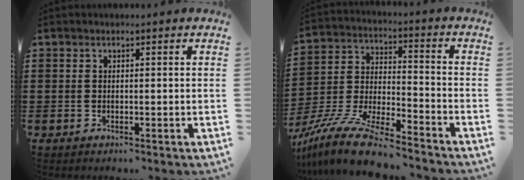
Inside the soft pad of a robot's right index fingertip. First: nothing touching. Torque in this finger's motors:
{"motor_torque": [1.09, 1.05, 0.71, 0.21]}